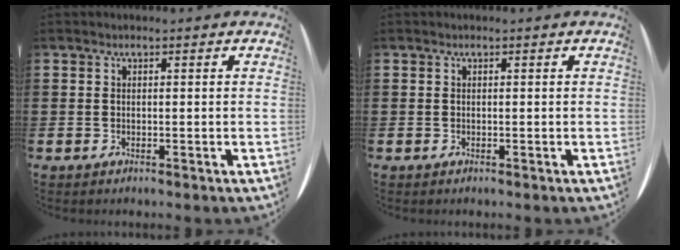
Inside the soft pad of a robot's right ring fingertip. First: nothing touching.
{"total": 0.0}